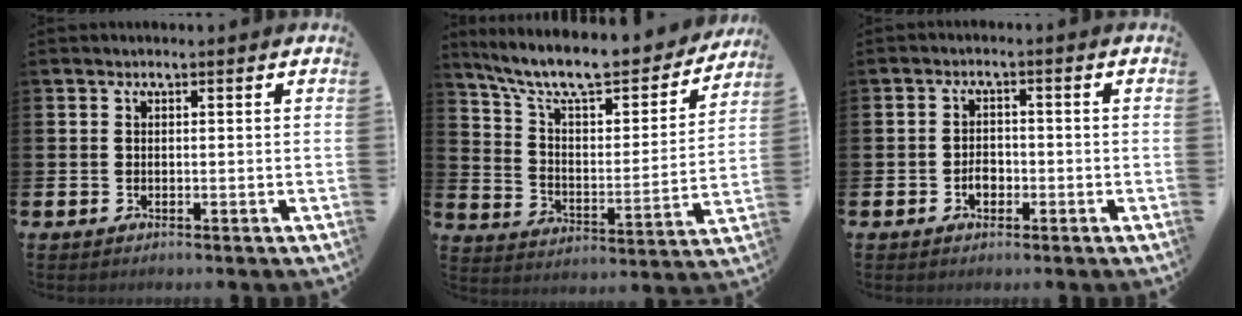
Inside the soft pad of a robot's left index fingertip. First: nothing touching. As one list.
[{"total": 10.9, "force": [9.5, 2.8, 4.4], "torque": [-0.113, -0.065, 0.160]}, {"total": 2.3, "force": [-0.8, 1.6, 1.4], "torque": [-0.018, 0.000, -0.019]}]